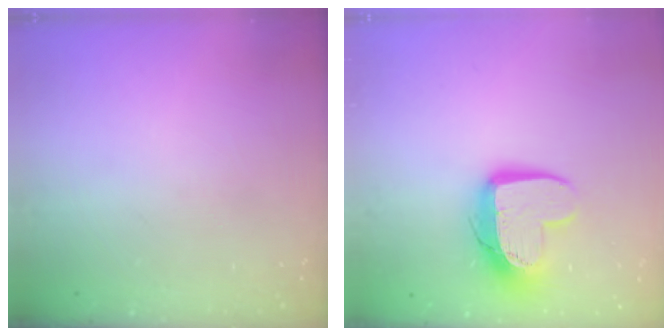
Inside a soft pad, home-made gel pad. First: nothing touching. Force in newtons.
{"total": 13.2, "press": 13.2, "slide": 1.1}